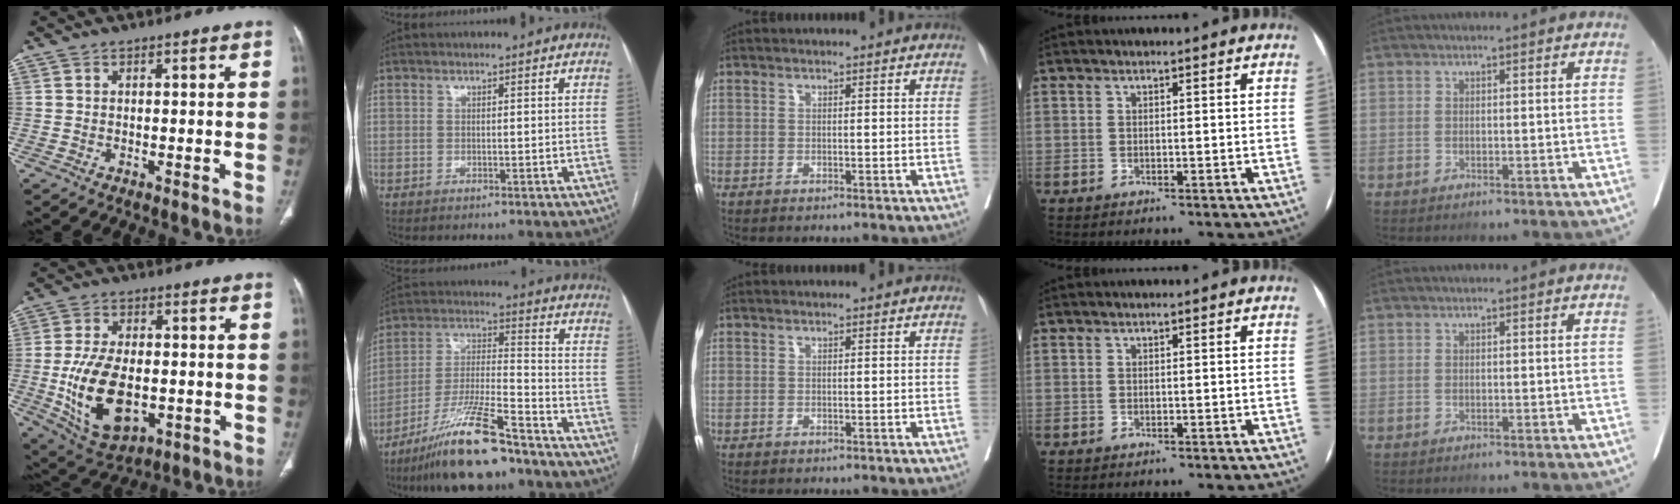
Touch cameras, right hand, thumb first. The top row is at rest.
{"thumb": {"total": 15.7, "force": [-2.9, 8.9, 12.5], "torque": [-0.222, -0.002, -0.032]}, "index": {"total": 14.6, "force": [-10.9, 1.7, 9.5], "torque": [-0.187, -0.016, -0.197]}}